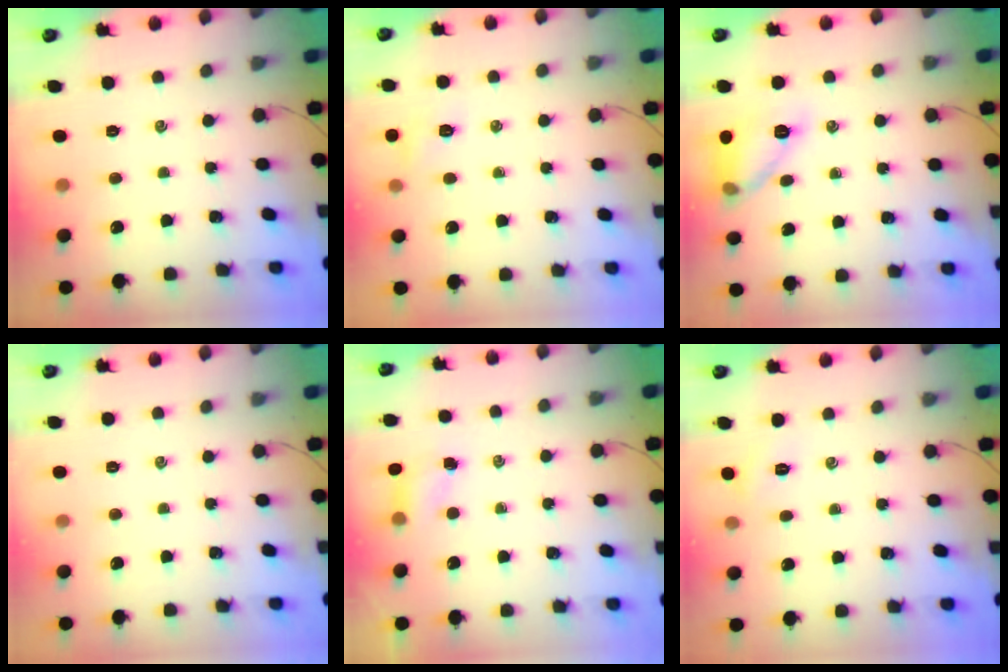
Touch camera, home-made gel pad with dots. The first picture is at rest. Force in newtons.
{"total": 5.9, "press": 5.8, "slide": 1.1}
{"total": 12.0, "press": 12.0, "slide": 0.4}
{"total": 0.0}
{"total": 4.0, "press": 3.9, "slide": 1.0}
{"total": 2.4, "press": 2.3, "slide": 0.7}